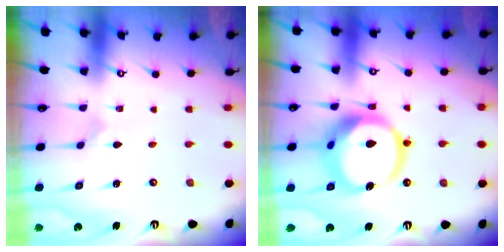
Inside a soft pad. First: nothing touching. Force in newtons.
{"total": 20.9, "press": 20.7, "slide": 2.4}